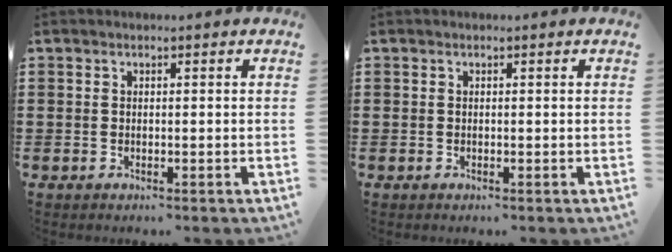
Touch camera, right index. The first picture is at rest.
{"total": 0.0}